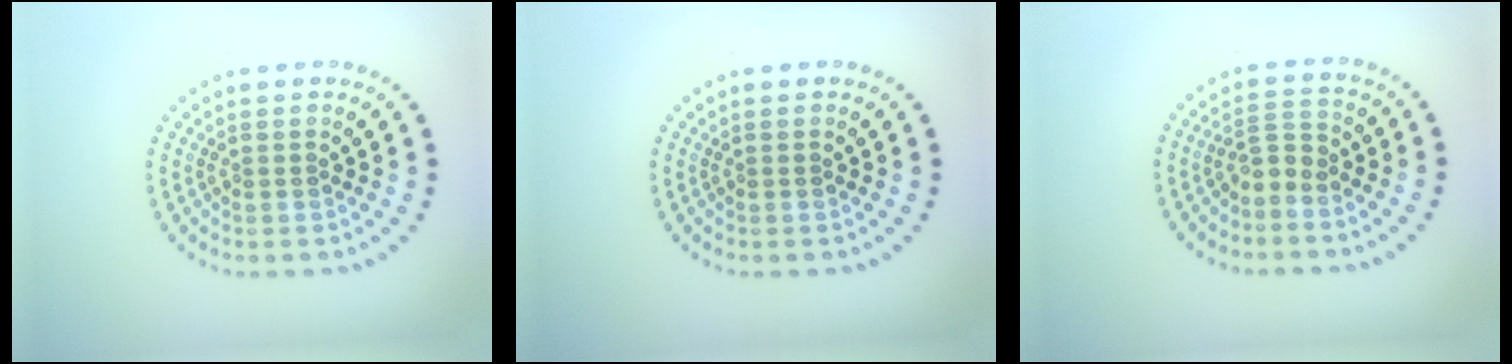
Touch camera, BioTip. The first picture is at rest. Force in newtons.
{"total": 0.0}
{"total": 2.0, "press": 1.4, "slide": 1.4}